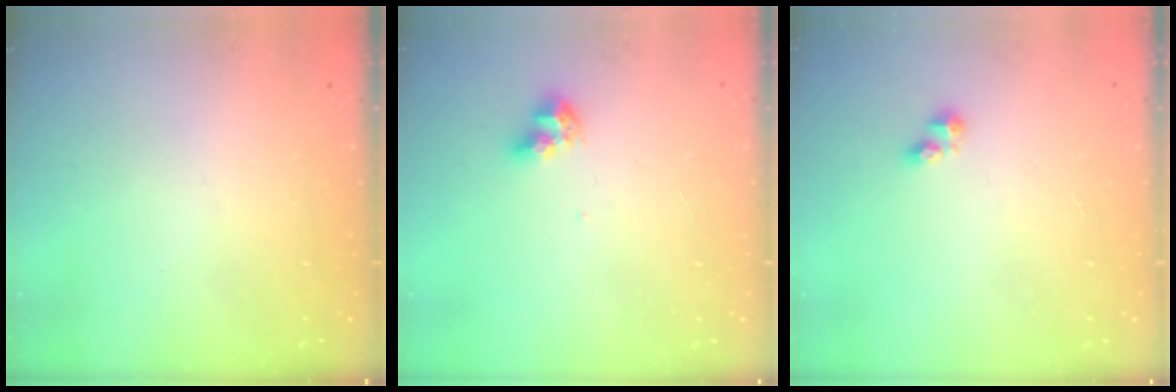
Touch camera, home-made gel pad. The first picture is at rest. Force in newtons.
{"total": 6.3, "press": 6.2, "slide": 1.1}
{"total": 2.6, "press": 2.6, "slide": 0.2}